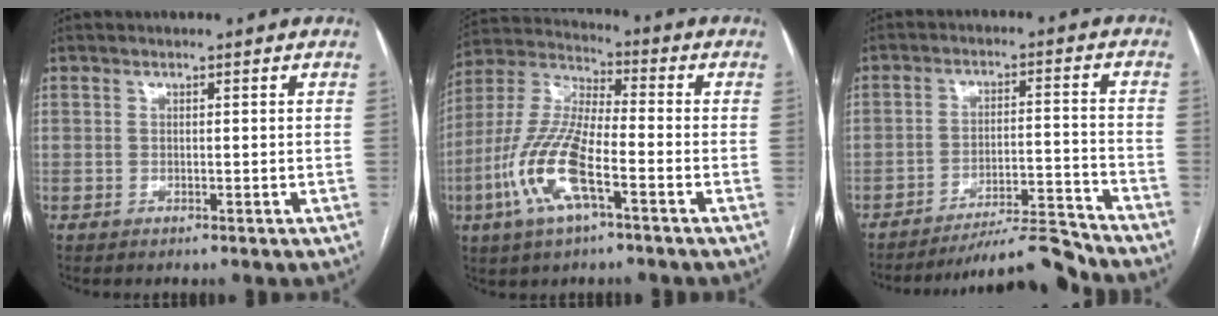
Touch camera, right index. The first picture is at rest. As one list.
[{"total": 14.0, "force": [-5.3, 3.7, 12.4], "torque": [-0.276, -0.005, -0.103]}, {"total": 10.3, "force": [-10.0, -1.0, 2.1], "torque": [-0.021, 0.013, -0.167]}]